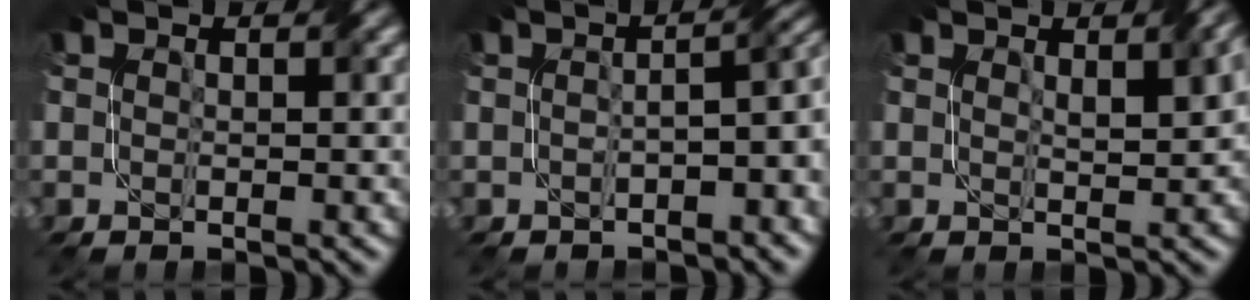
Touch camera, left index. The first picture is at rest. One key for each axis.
{"total": 4.9, "fx": -1.2, "fy": 1.7, "fz": 4.5, "tx": -0.046, "ty": 0.005, "tz": -0.020}
{"total": 2.9, "fx": 1.4, "fy": 0.6, "fz": 2.5, "tx": -0.036, "ty": 0.008, "tz": 0.023}